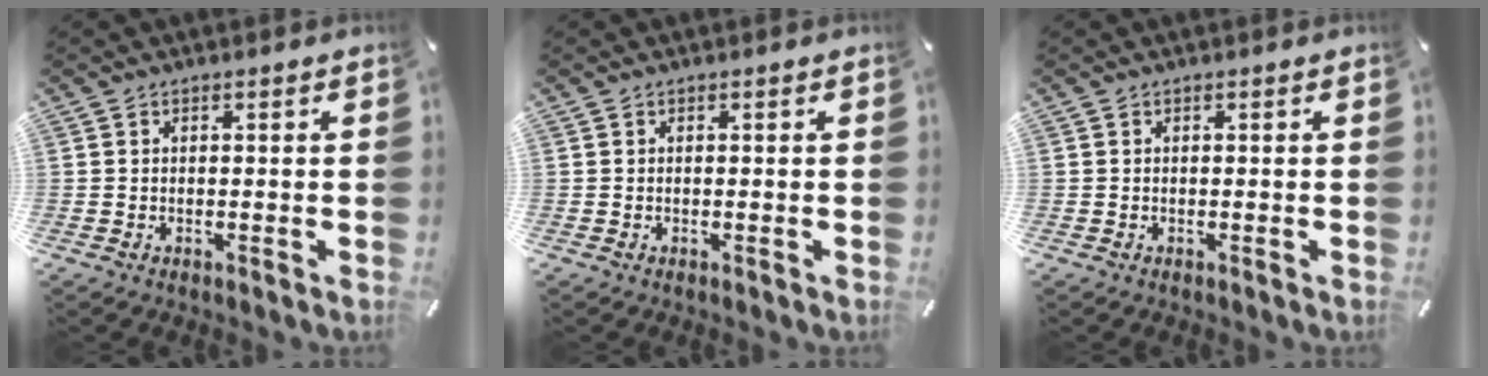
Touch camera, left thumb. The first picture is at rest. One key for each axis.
{"total": 0.0}
{"total": 0.0}